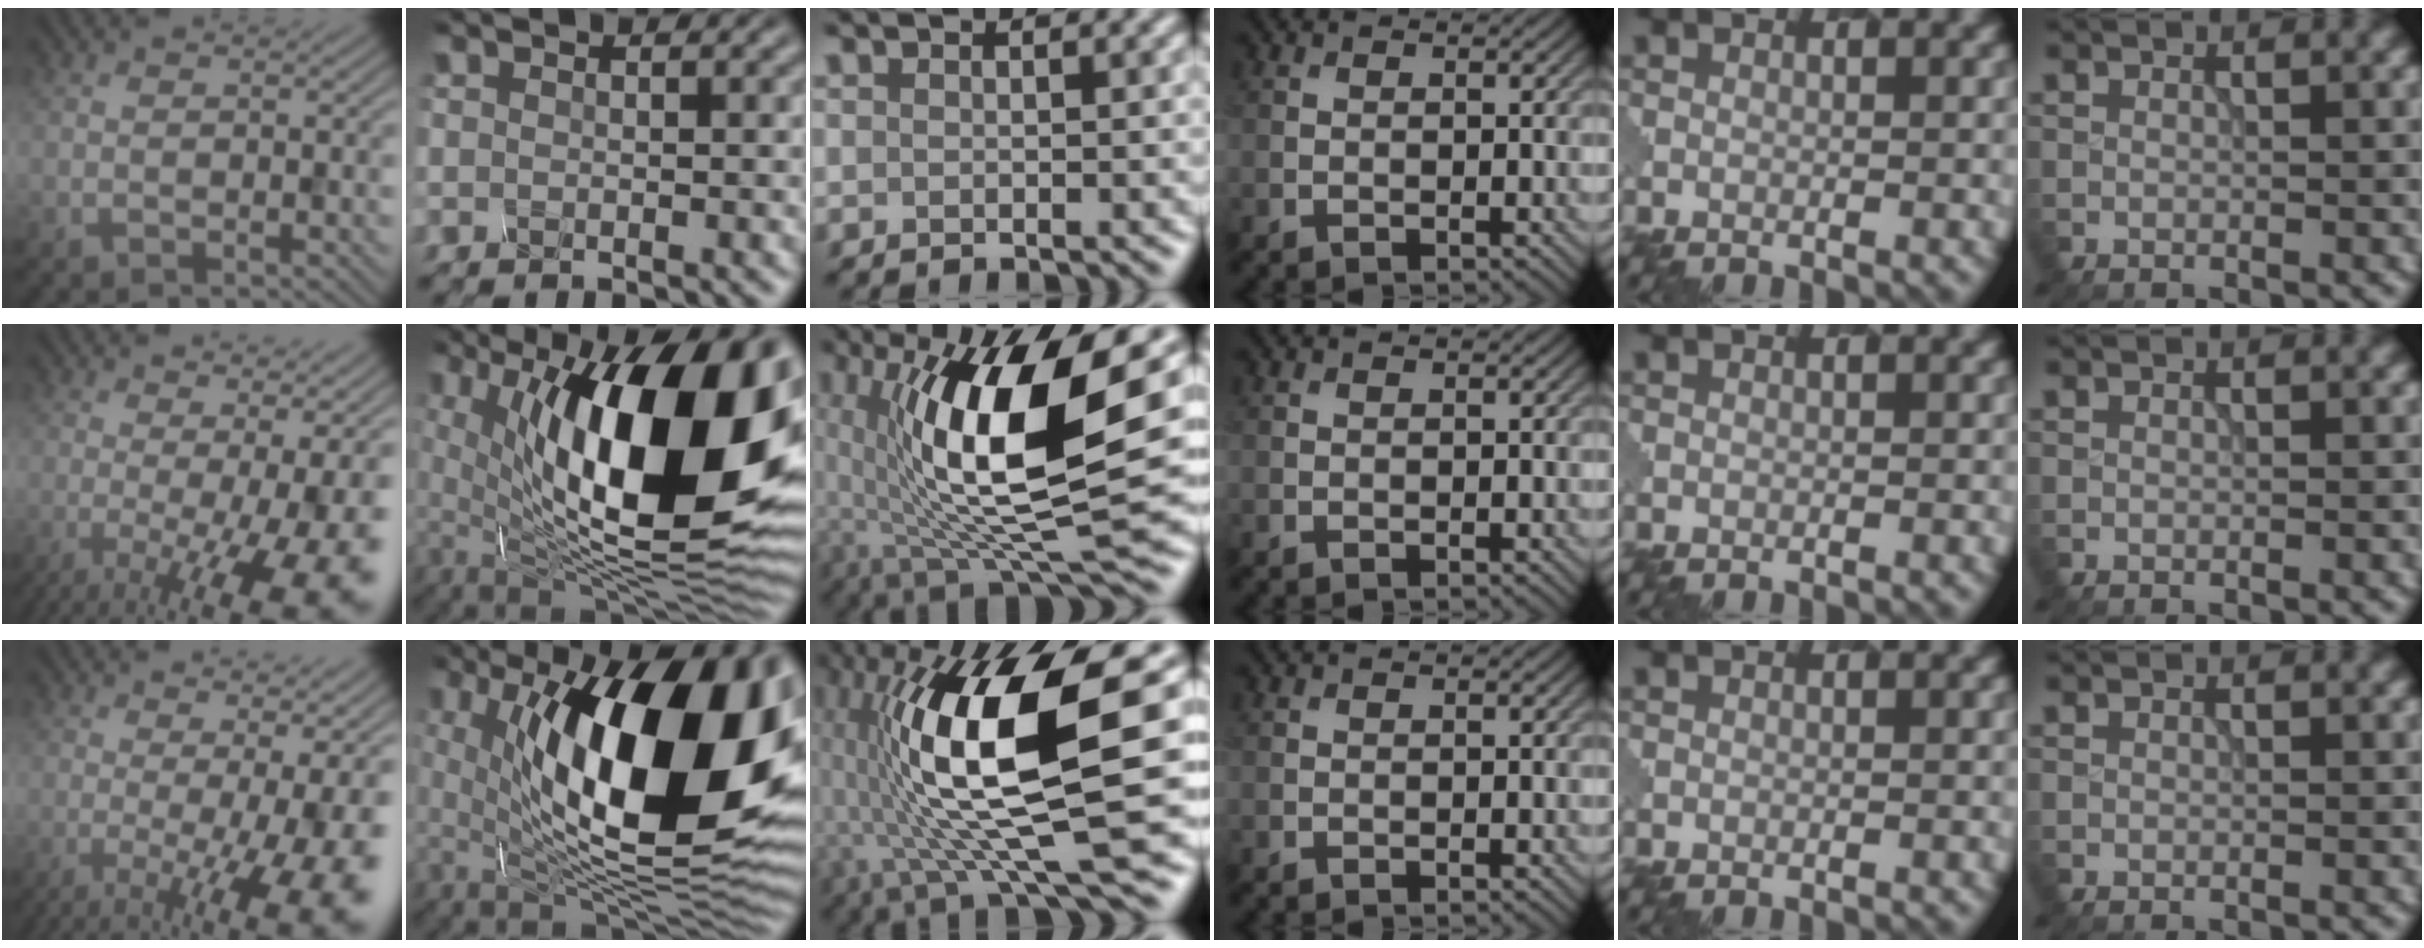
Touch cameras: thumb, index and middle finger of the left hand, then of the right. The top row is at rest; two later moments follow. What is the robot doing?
{"motion": "pour", "object": "mug"}